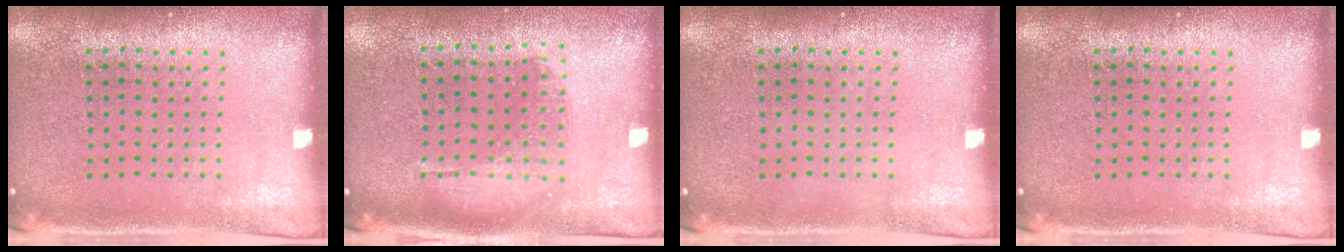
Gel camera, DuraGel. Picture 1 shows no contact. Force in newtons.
{"total": 1.0, "press": 0.9, "slide": 0.4}
{"total": 0.0}
{"total": 0.0}